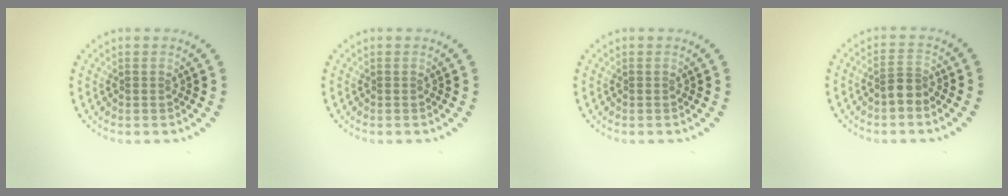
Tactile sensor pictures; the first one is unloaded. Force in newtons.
{"total": 0.0}
{"total": 0.0}
{"total": 1.9, "press": 1.6, "slide": 1.0}